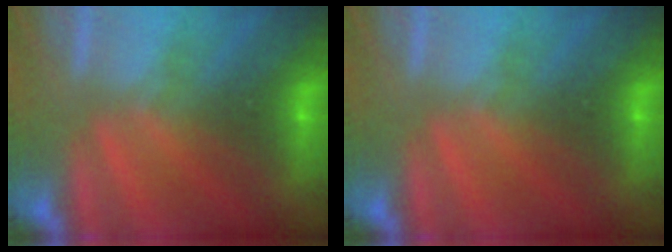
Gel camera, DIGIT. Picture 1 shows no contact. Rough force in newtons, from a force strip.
{"total": 0.0}